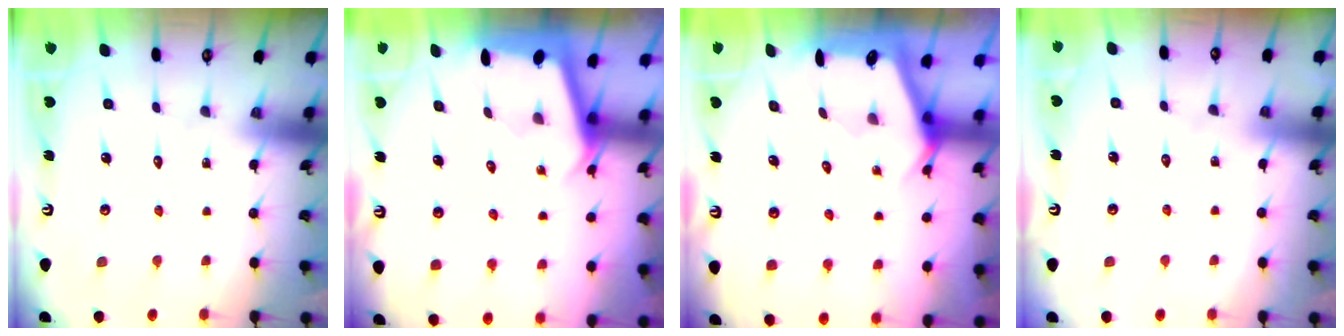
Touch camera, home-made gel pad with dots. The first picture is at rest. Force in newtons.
{"total": 1.9, "press": 1.9, "slide": 0.3}
{"total": 2.4, "press": 2.4, "slide": 0.3}
{"total": 1.8, "press": 1.8, "slide": 0.3}